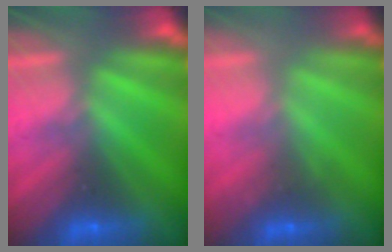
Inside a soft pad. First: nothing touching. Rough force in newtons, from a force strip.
{"total": 2.3}